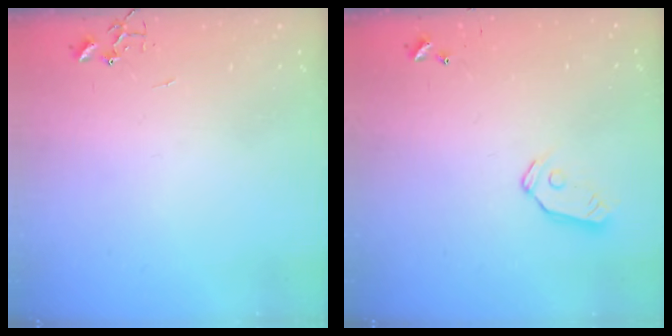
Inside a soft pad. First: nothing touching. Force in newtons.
{"total": 7.6, "press": 7.6, "slide": 0.2}